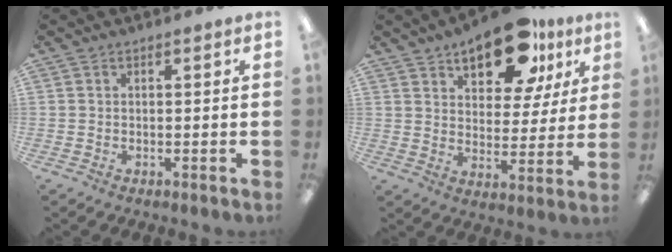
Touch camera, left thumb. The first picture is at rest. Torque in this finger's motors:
{"motor_torque": [0.27, 0.68, 0.74, -0.90, 0.10]}